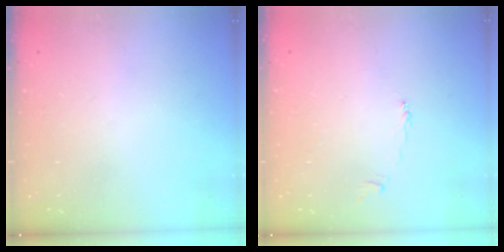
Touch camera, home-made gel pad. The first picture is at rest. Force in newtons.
{"total": 1.9, "press": 1.9, "slide": 0.4}